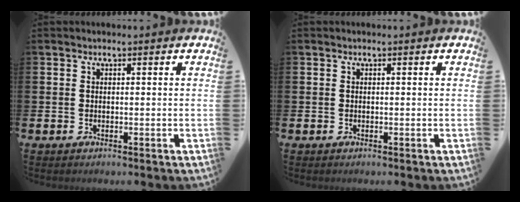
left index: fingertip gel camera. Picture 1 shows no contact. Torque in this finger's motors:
{"motor_torque": [-0.10, 0.07, 0.00, 0.00]}